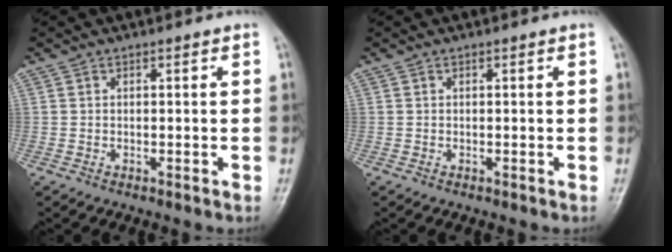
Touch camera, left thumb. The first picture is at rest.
{"total": 0.0}